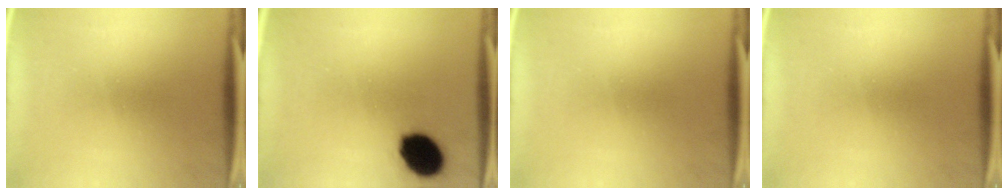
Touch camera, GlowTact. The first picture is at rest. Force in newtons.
{"total": 11.6}
{"total": 0.0}
{"total": 0.0}